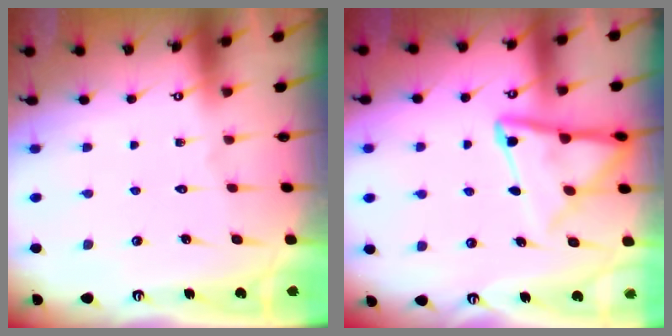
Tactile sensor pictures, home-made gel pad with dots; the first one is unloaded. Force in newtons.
{"total": 10.4, "press": 10.3, "slide": 1.0}